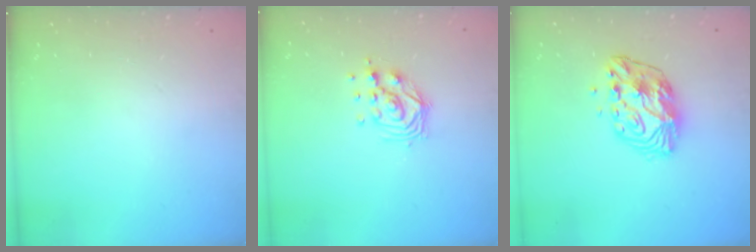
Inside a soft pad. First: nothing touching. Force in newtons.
{"total": 10.0, "press": 9.9, "slide": 0.7}
{"total": 10.7, "press": 10.6, "slide": 0.7}